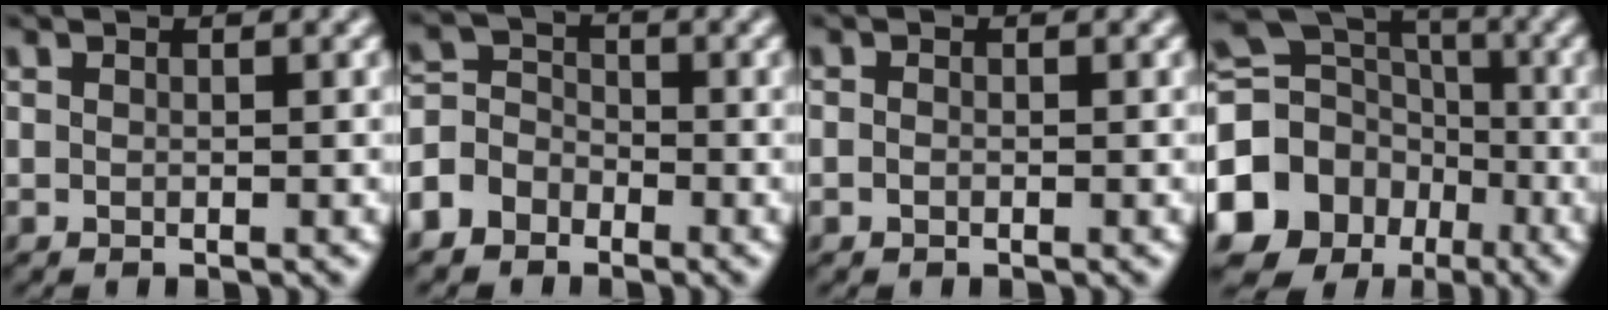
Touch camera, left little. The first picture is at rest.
{"total": 5.9, "force": [-3.3, 4.7, 1.3], "torque": [-0.024, 0.008, -0.081]}
{"total": 0.5, "force": [0.0, 0.4, 0.3], "torque": [0.000, 0.003, -0.011]}
{"total": 18.5, "force": [-6.2, 16.3, 6.3], "torque": [-0.165, -0.020, -0.132]}